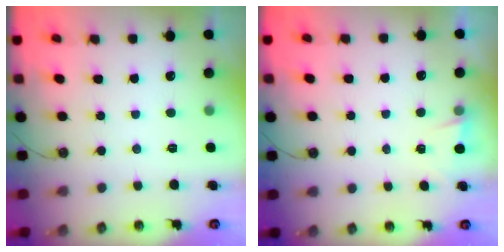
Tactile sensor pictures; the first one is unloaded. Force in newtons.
{"total": 1.5, "press": 0.9, "slide": 1.2}